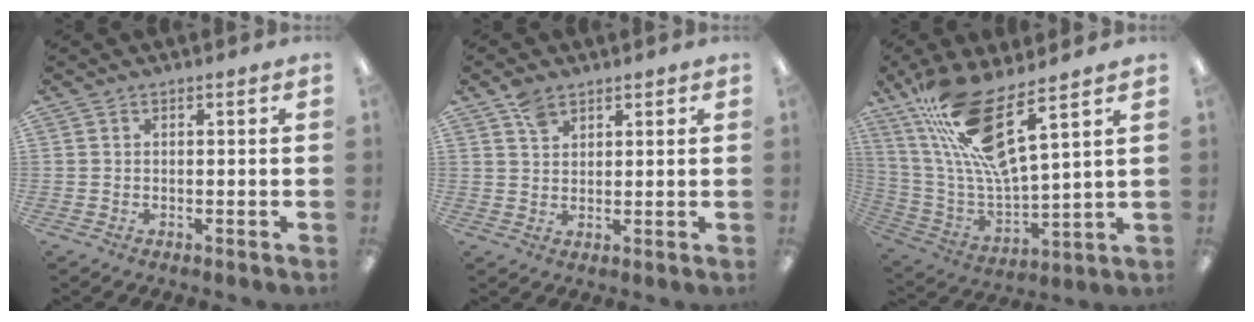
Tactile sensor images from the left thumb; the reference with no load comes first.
{"total": 4.2, "force": [2.8, 2.6, 1.6], "torque": [-0.023, -0.006, 0.053]}
{"total": 18.2, "force": [11.5, 4.3, 13.4], "torque": [-0.278, -0.064, 0.194]}